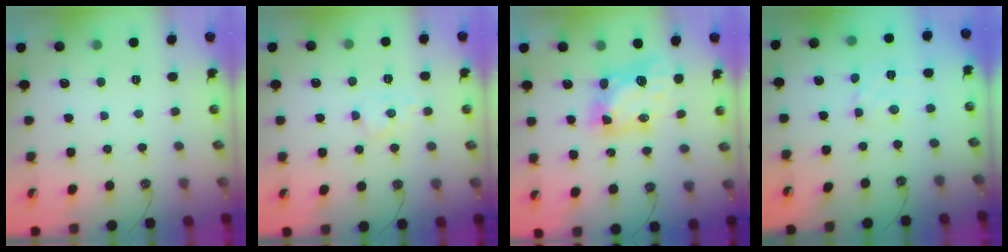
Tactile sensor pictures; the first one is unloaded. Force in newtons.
{"total": 4.8, "press": 4.7, "slide": 1.2}
{"total": 7.5, "press": 7.5, "slide": 0.6}
{"total": 2.6, "press": 2.6, "slide": 0.4}